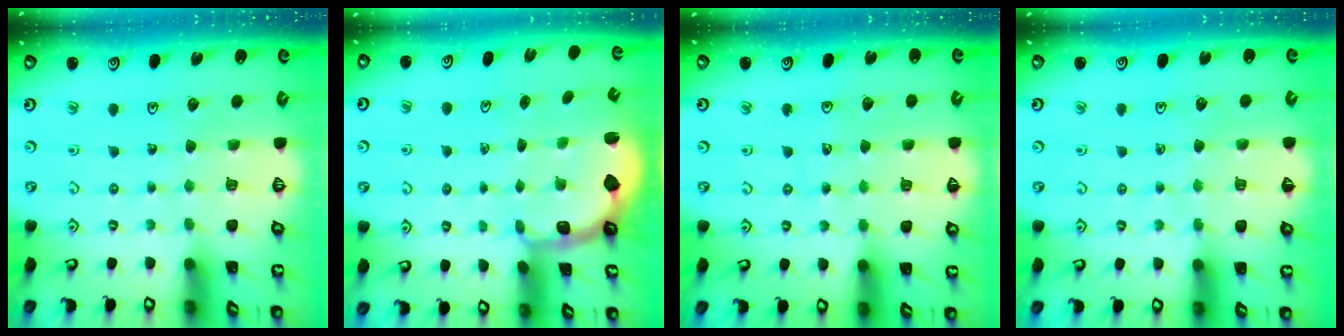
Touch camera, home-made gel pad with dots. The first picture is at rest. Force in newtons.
{"total": 2.4, "press": 1.1, "slide": 2.2}
{"total": 3.7, "press": 3.4, "slide": 1.5}
{"total": 2.7, "press": 2.7, "slide": 0.4}